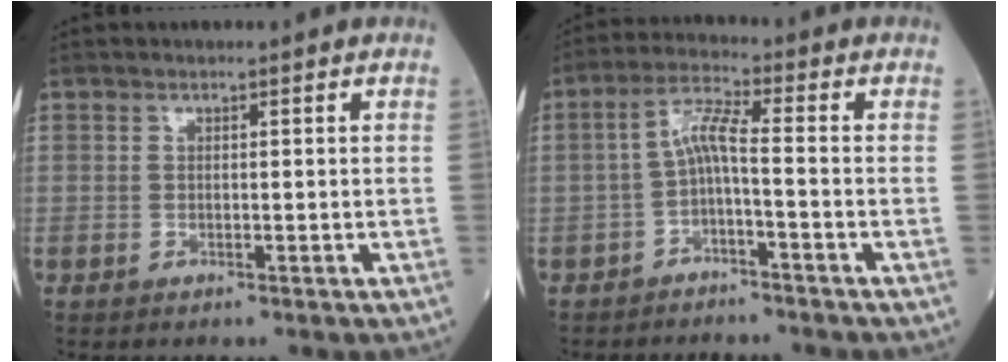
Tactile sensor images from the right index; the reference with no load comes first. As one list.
[{"total": 4.7, "force": [-1.3, 0.4, 4.5], "torque": [-0.093, 0.019, -0.024]}]